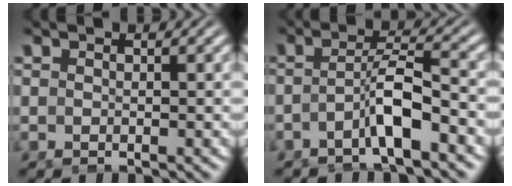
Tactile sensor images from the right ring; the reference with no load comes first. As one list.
[{"total": 3.4, "force": [-1.8, 0.1, 2.9], "torque": [-0.048, -0.008, -0.025]}]